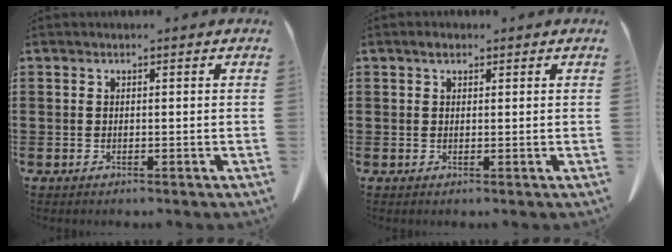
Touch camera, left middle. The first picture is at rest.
{"total": 1.1, "force": [0.7, 0.6, 0.6], "torque": [-0.007, 0.001, 0.011]}